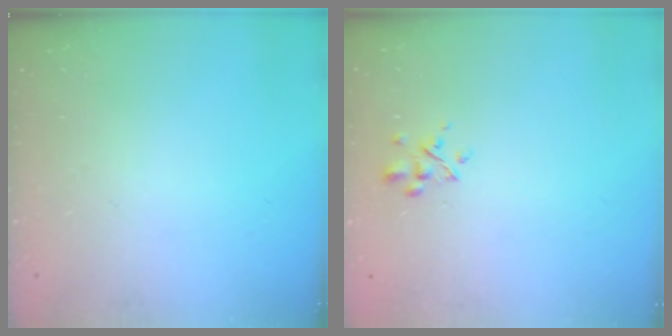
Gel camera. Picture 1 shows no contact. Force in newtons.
{"total": 2.7, "press": 2.6, "slide": 0.9}